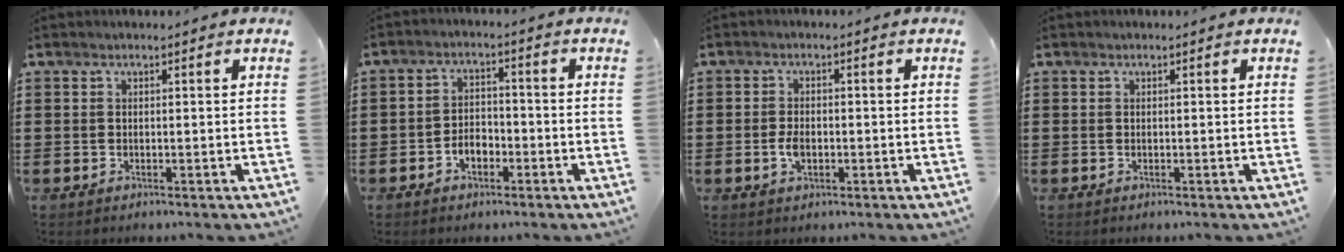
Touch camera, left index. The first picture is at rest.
{"total": 3.2, "force": [-1.8, 1.9, 1.8], "torque": [-0.037, 0.006, -0.037]}
{"total": 2.8, "force": [-0.5, 1.5, 2.3], "torque": [-0.052, -0.001, -0.011]}
{"total": 0.0}